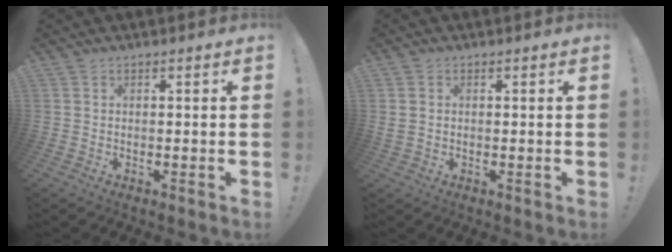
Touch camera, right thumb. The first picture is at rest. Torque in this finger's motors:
{"motor_torque": [-0.16, 0.10, 0.12, 0.12, 0.09]}